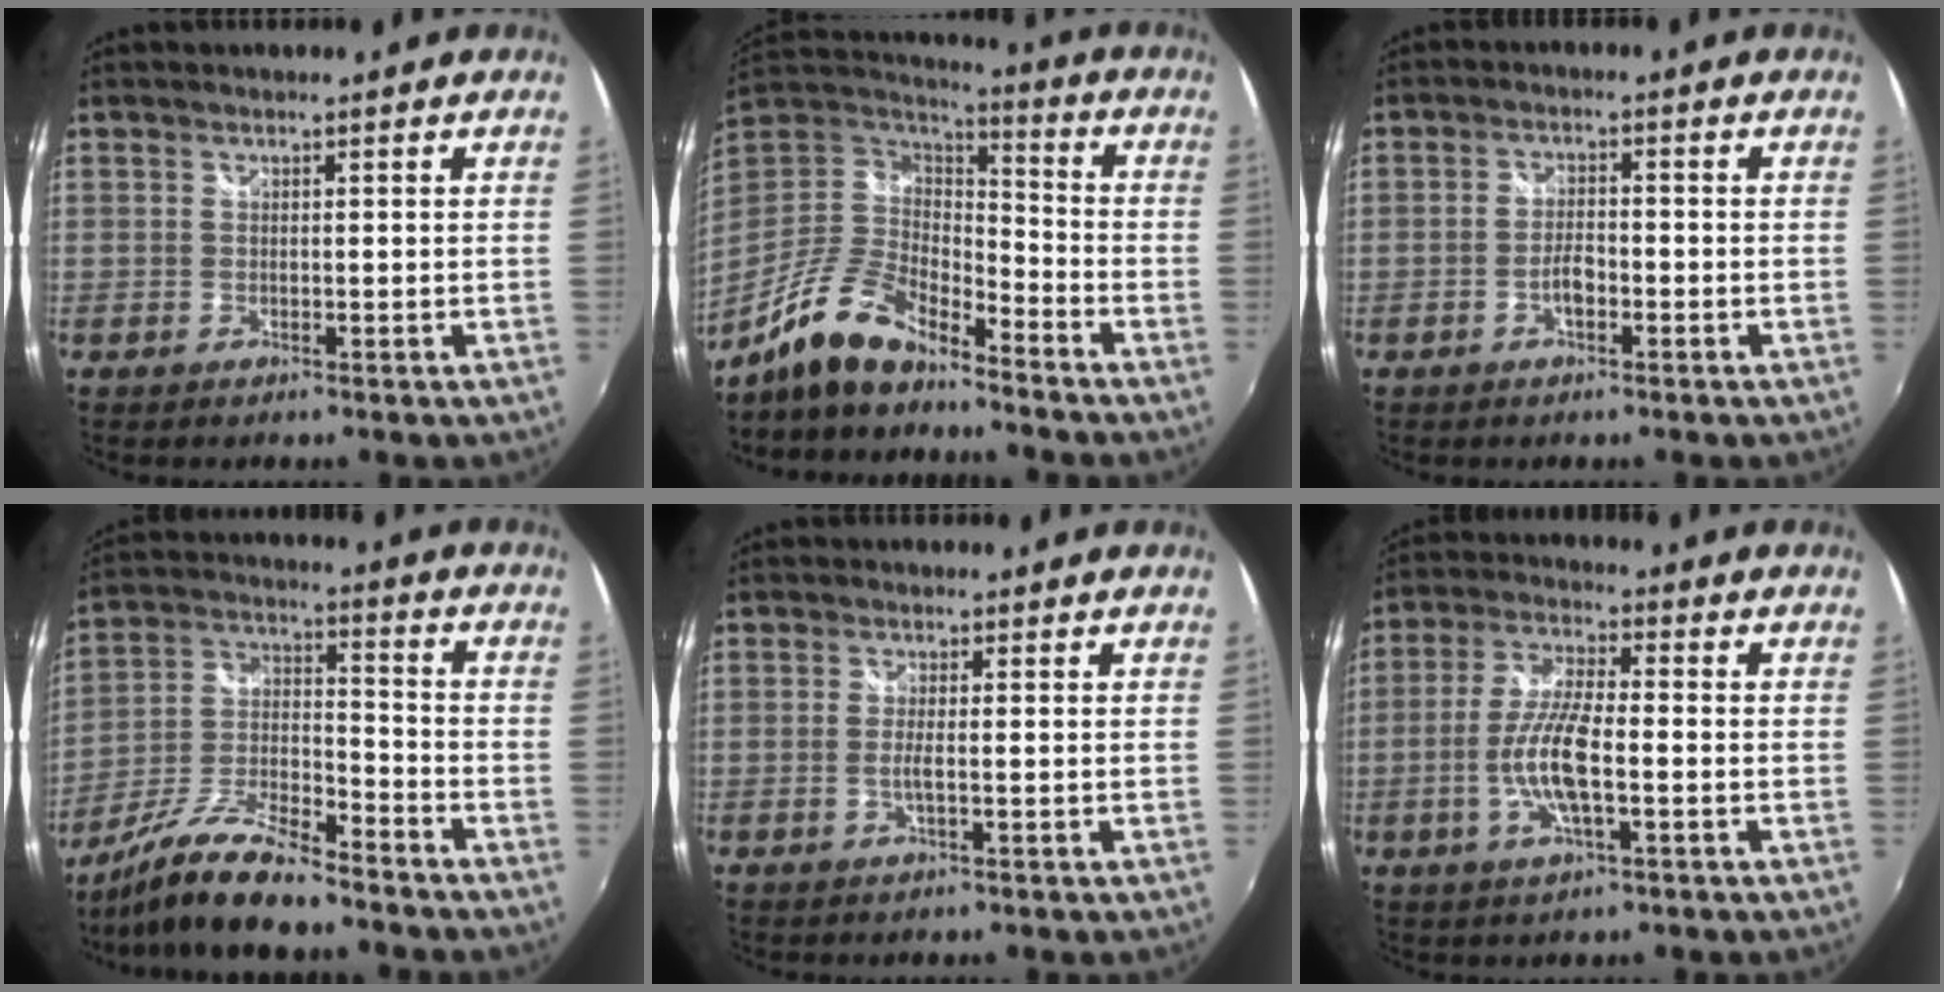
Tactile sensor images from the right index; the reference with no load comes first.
{"total": 14.6, "force": [-11.2, 5.0, 7.9], "torque": [-0.178, -0.003, -0.215]}
{"total": 3.0, "force": [-1.5, 1.3, 2.3], "torque": [-0.048, 0.004, -0.028]}
{"total": 14.4, "force": [-11.5, 3.1, 8.1], "torque": [-0.178, -0.006, -0.218]}
{"total": 1.9, "force": [-0.5, -0.1, 1.8], "torque": [-0.035, -0.003, -0.011]}
{"total": 9.9, "force": [-2.5, 2.5, 9.2], "torque": [-0.191, -0.001, -0.052]}